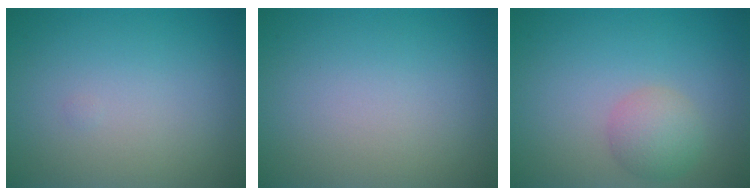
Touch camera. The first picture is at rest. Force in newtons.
{"total": 0.0}
{"total": 2.7, "press": 2.7, "slide": 0.2}